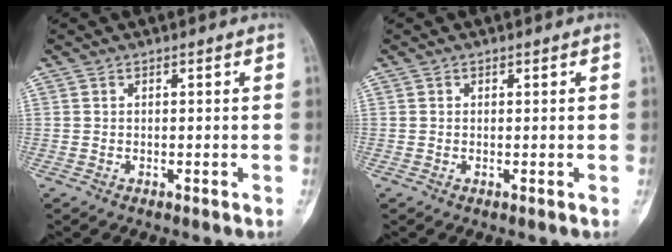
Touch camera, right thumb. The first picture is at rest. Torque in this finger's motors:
{"motor_torque": [-0.25, 0.02, -0.12, 0.03, -0.03]}